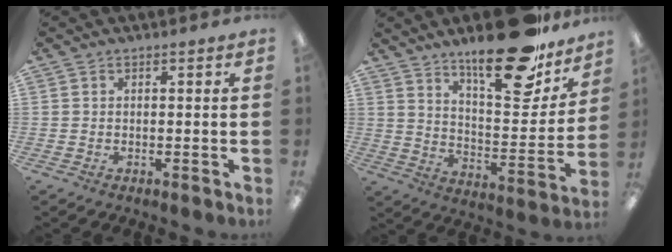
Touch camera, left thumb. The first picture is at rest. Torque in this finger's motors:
{"motor_torque": [2.11, 1.13, 1.64, -1.13, 0.31]}